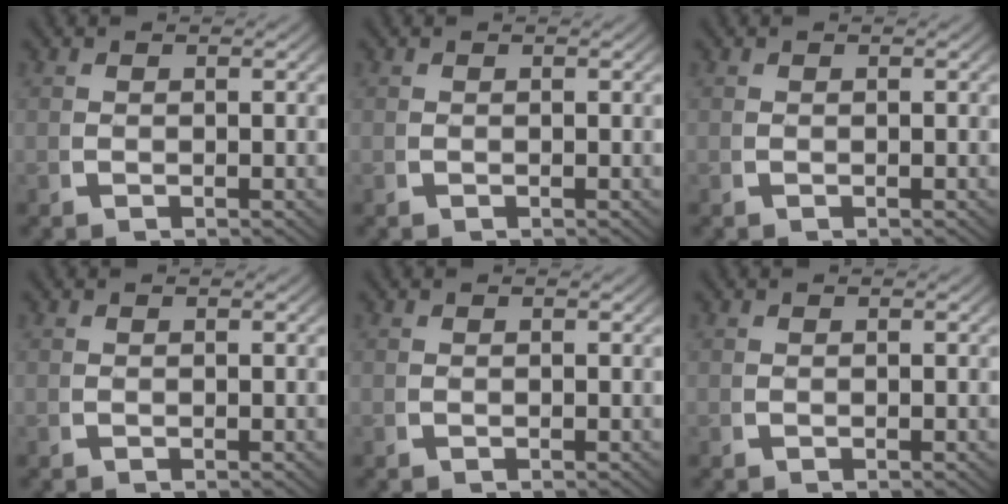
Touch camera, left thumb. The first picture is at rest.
{"total": 0.0}
{"total": 0.0}
{"total": 0.0}
{"total": 0.0}
{"total": 0.0}